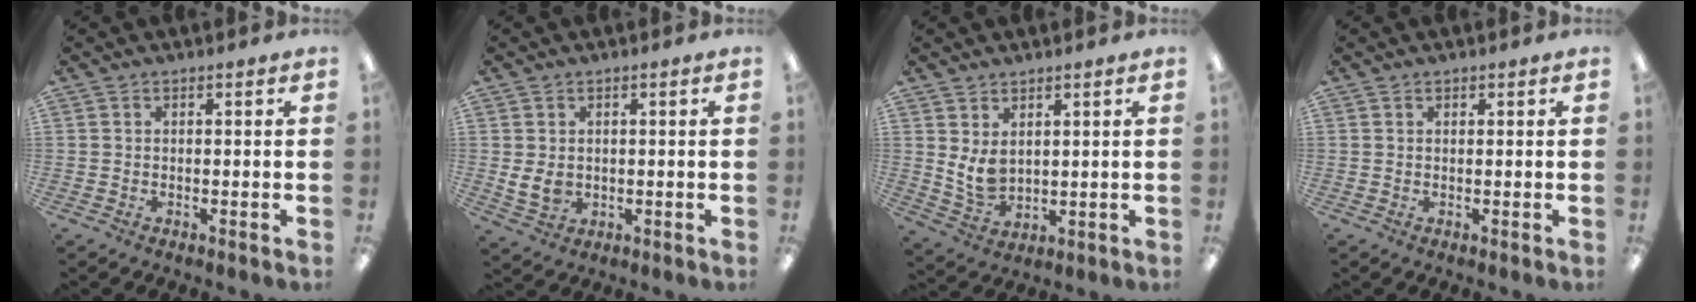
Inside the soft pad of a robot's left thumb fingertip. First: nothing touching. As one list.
[{"total": 4.4, "force": [0.5, 3.3, 2.8], "torque": [-0.050, -0.002, 0.010]}, {"total": 6.0, "force": [2.4, 3.9, 3.9], "torque": [-0.083, -0.013, 0.045]}, {"total": 0.6, "force": [0.5, 0.3, 0.1], "torque": [-0.001, 0.001, 0.009]}]